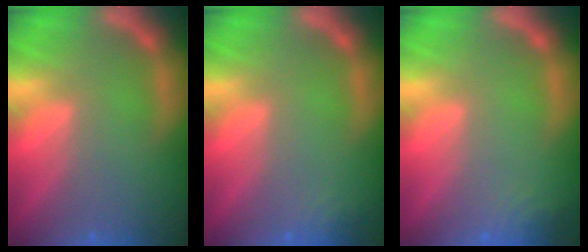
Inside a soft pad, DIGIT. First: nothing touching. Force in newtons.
{"total": 1.4}
{"total": 2.4}